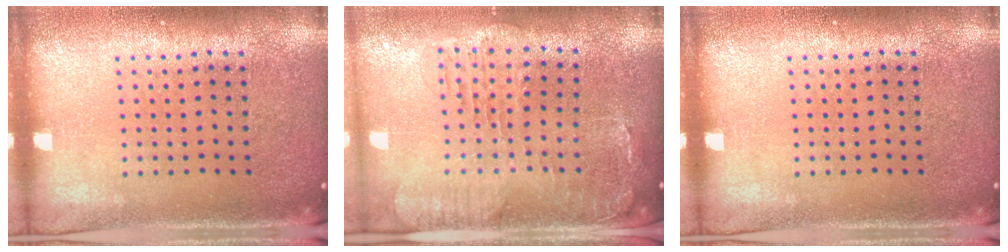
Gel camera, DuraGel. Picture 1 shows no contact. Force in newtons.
{"total": 1.4, "press": 1.3, "slide": 0.3}
{"total": 0.0}